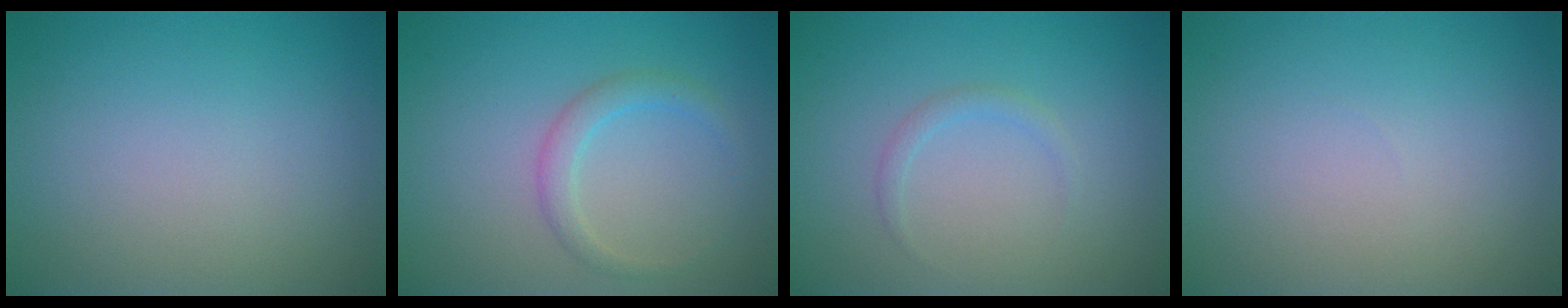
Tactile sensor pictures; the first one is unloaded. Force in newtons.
{"total": 1.9, "press": 1.9, "slide": 0.2}
{"total": 1.0, "press": 1.0, "slide": 0.0}
{"total": 0.0}